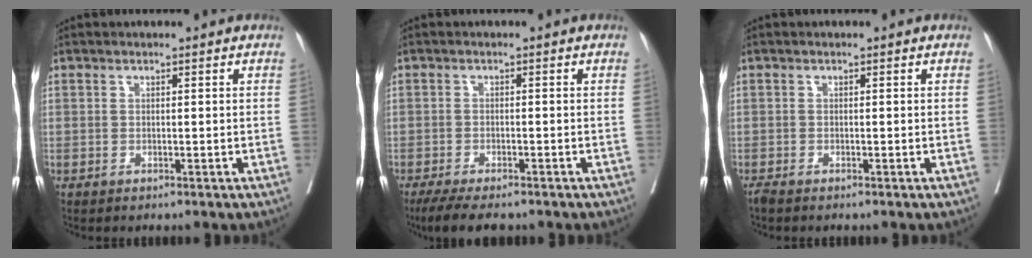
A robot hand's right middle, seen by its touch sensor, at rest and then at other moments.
{"total": 7.5, "force": [-6.1, 1.8, 4.1], "torque": [-0.057, -0.012, -0.095]}
{"total": 0.8, "force": [-0.8, 0.1, 0.3], "torque": [-0.015, -0.004, -0.016]}